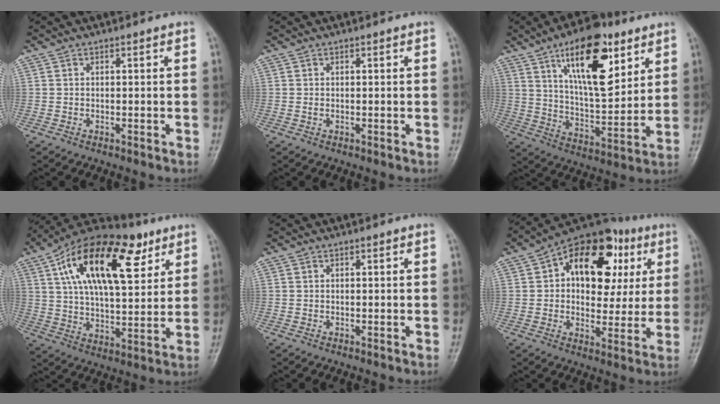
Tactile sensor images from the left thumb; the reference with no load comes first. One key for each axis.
{"total": 0.5, "fx": 0.0, "fy": 0.3, "fz": 0.4, "tx": -0.014, "ty": 0.006, "tz": 0.005}
{"total": 19.2, "fx": 9.5, "fy": 8.1, "fz": 14.6, "tx": -0.196, "ty": -0.045, "tz": 0.161}
{"total": 23.5, "fx": 9.8, "fy": 11.2, "fz": 18.2, "tx": -0.280, "ty": -0.007, "tz": 0.162}
{"total": 0.0}
{"total": 20.3, "fx": 6.1, "fy": 12.8, "fz": 14.5, "tx": -0.153, "ty": 0.015, "tz": 0.085}